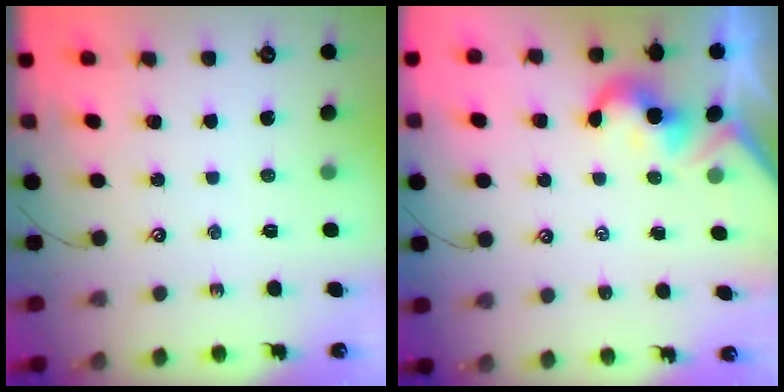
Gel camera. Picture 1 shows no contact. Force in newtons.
{"total": 2.1, "press": 2.0, "slide": 0.5}